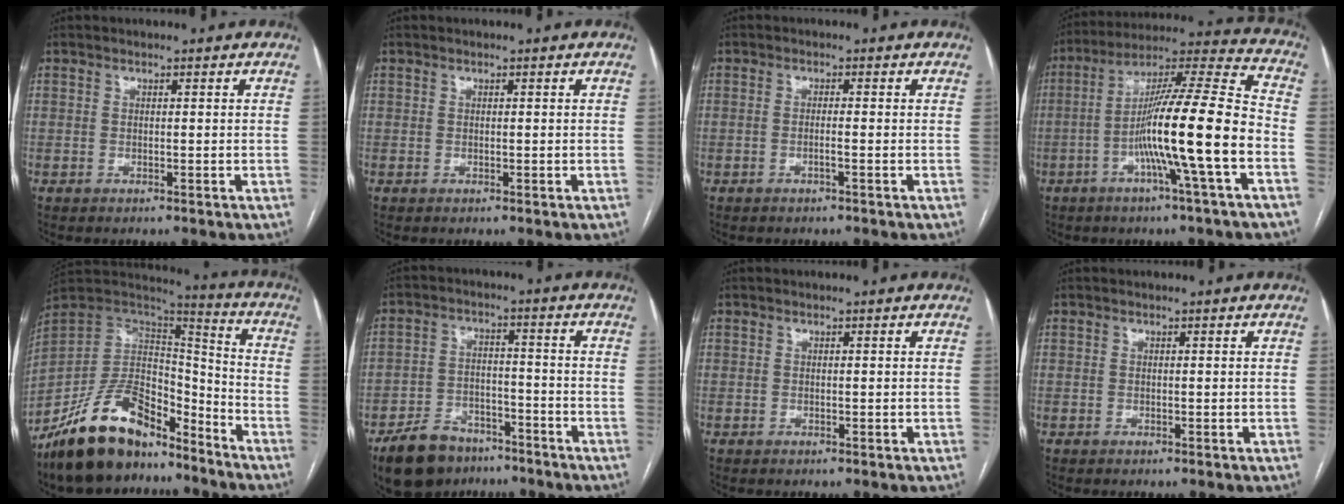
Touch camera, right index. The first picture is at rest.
{"total": 0.0}
{"total": 1.1, "force": [-0.5, -0.2, 1.0], "torque": [-0.018, 0.001, -0.010]}
{"total": 17.0, "force": [-4.9, -0.8, 16.3], "torque": [-0.277, 0.011, -0.093]}
{"total": 19.0, "force": [-14.5, 7.7, 9.4], "torque": [-0.176, 0.030, -0.260]}
{"total": 10.4, "force": [-7.7, 5.6, 4.0], "torque": [-0.078, 0.002, -0.128]}
{"total": 0.0}
{"total": 0.0}